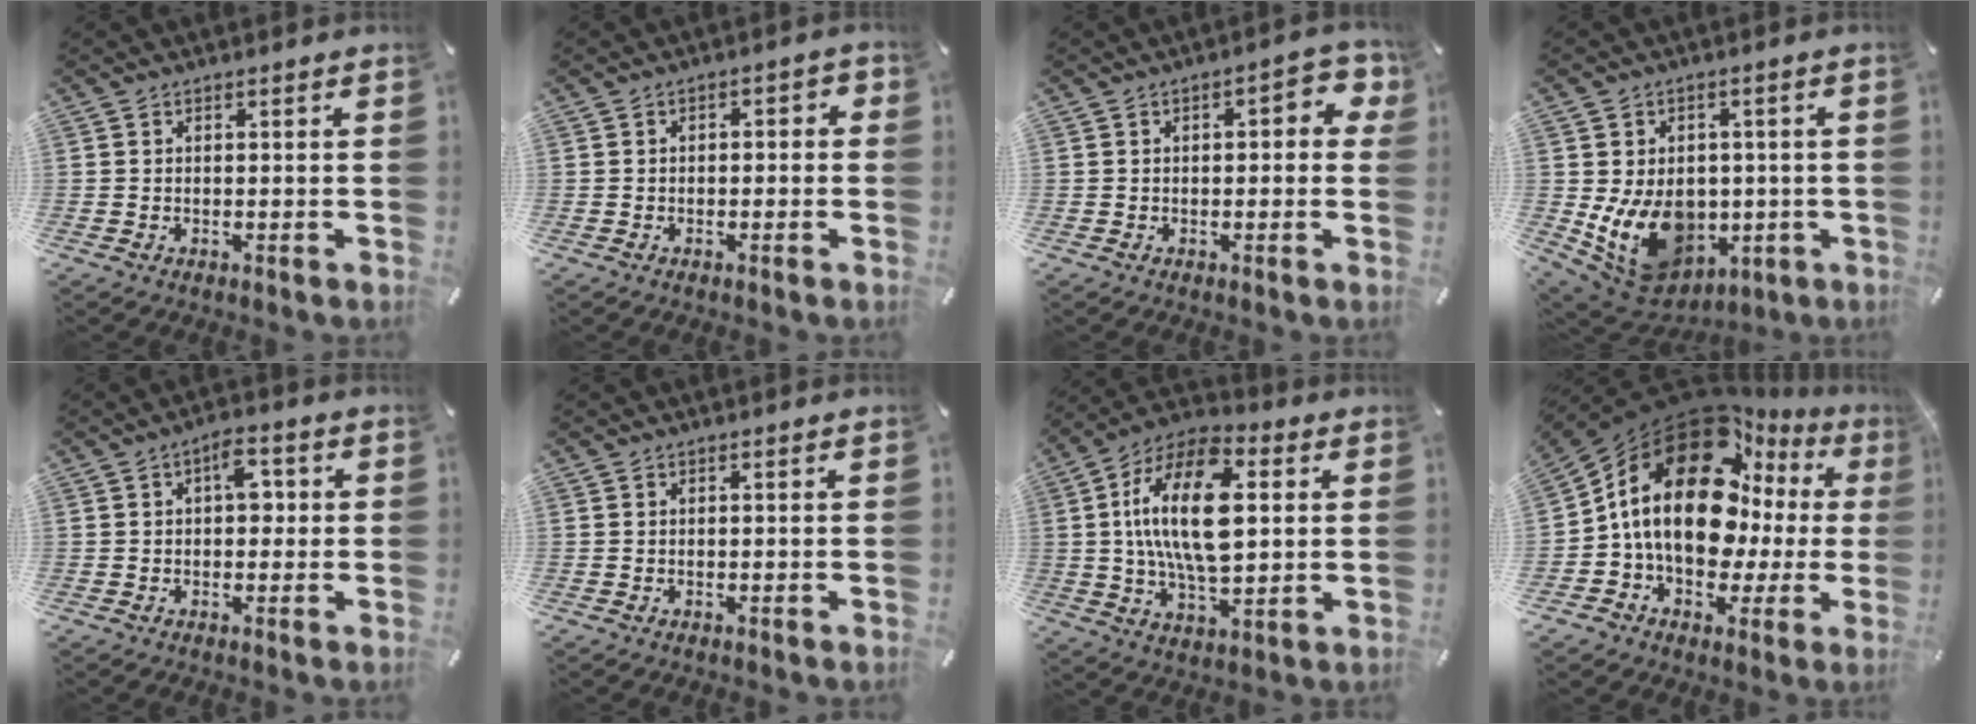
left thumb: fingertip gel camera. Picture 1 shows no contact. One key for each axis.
{"total": 2.2, "fx": -1.6, "fy": 1.1, "fz": 1.1, "tx": -0.019, "ty": 0.013, "tz": -0.031}
{"total": 5.7, "fx": 0.3, "fy": 2.8, "fz": 4.9, "tx": -0.060, "ty": 0.005, "tz": -0.003}
{"total": 14.1, "fx": -1.9, "fy": 11.5, "fz": 7.9, "tx": -0.152, "ty": -0.008, "tz": -0.021}
{"total": 5.7, "fx": 0.8, "fy": 3.2, "fz": 4.6, "tx": -0.052, "ty": 0.001, "tz": 0.001}
{"total": 0.0}
{"total": 20.3, "fx": 3.4, "fy": 10.5, "fz": 17.0, "tx": -0.342, "ty": -0.006, "tz": 0.050}
{"total": 22.2, "fx": 5.1, "fy": 14.2, "fz": 16.2, "tx": -0.283, "ty": -0.041, "tz": 0.083}